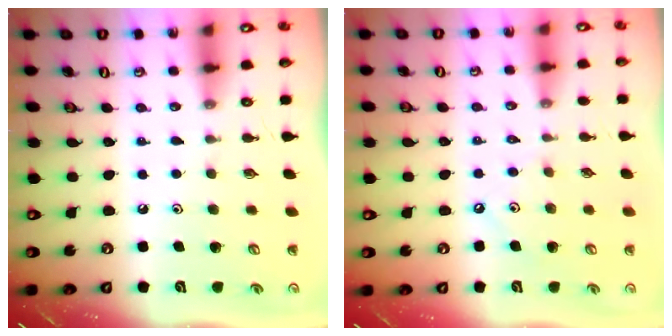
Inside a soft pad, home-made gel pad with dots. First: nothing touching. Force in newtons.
{"total": 4.0, "press": 4.0, "slide": 0.6}